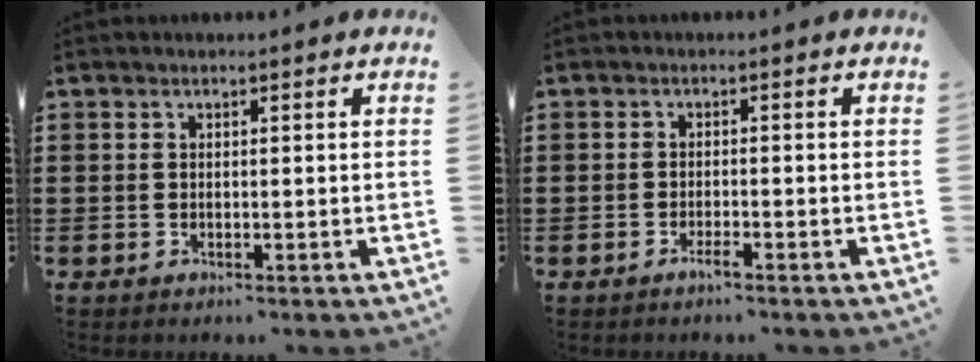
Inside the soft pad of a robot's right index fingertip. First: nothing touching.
{"total": 1.4, "force": [-1.0, 0.1, 0.9], "torque": [-0.017, -0.005, -0.017]}